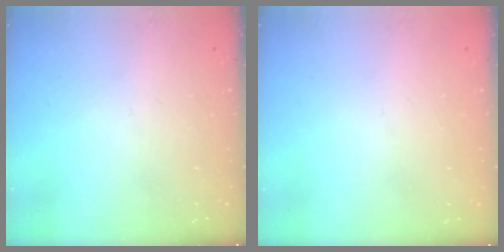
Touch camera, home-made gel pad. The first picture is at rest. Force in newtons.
{"total": 0.0}